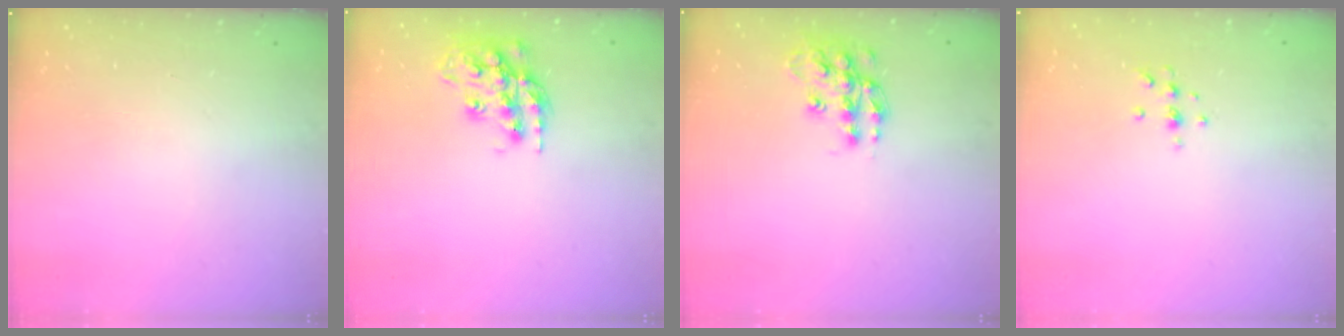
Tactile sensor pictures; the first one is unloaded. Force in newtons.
{"total": 17.3, "press": 17.3, "slide": 1.4}
{"total": 13.3, "press": 13.3, "slide": 0.9}
{"total": 4.3, "press": 4.0, "slide": 1.4}